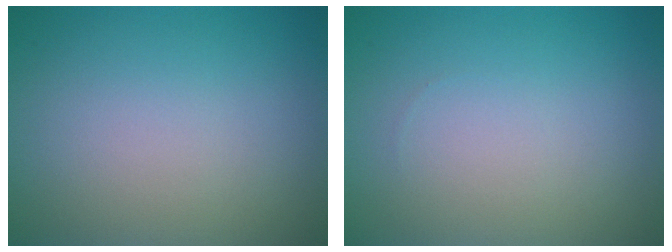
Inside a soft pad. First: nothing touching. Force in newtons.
{"total": 0.0}